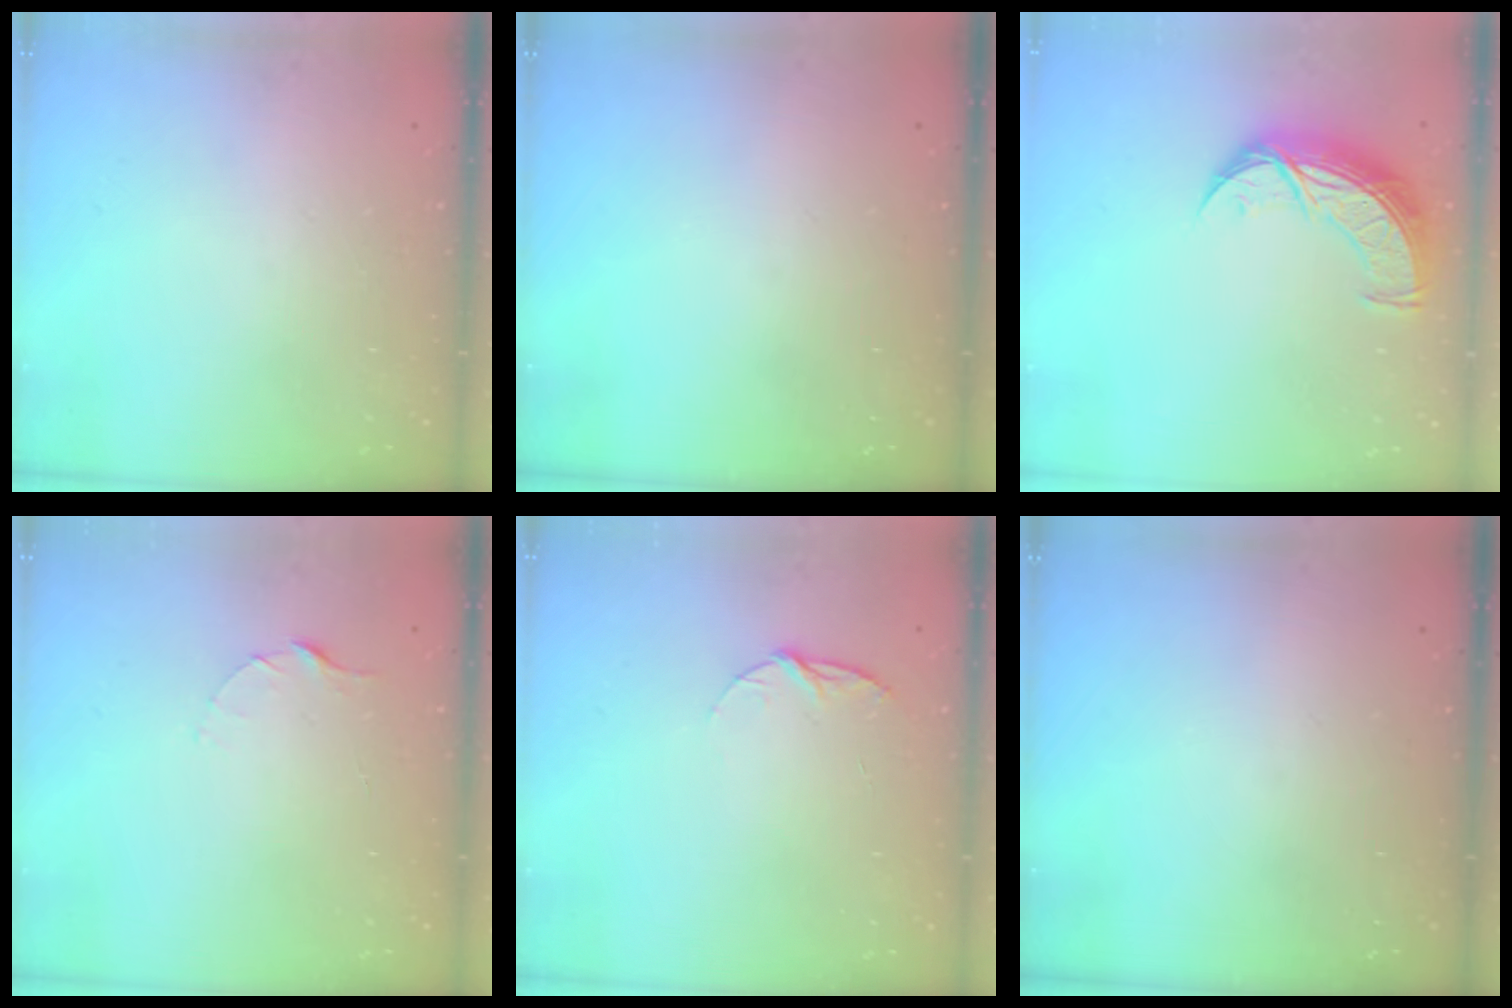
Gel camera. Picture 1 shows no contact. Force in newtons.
{"total": 0.0}
{"total": 10.9, "press": 10.9, "slide": 0.9}
{"total": 2.5, "press": 2.5, "slide": 0.3}
{"total": 5.2, "press": 5.2, "slide": 0.5}
{"total": 0.0}